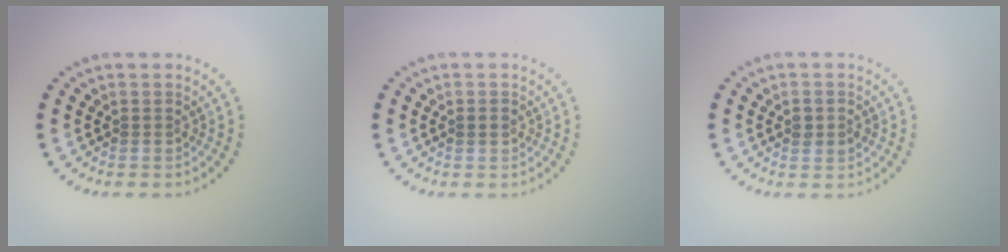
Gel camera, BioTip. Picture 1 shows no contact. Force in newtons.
{"total": 0.9, "press": 0.9, "slide": 0.1}
{"total": 1.4, "press": 1.4, "slide": 0.1}